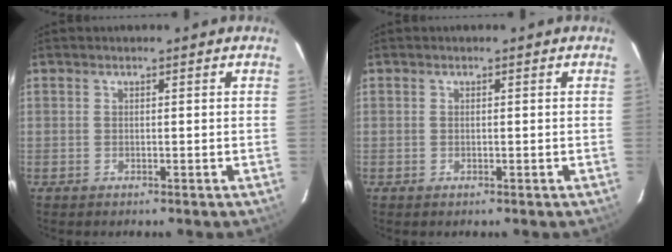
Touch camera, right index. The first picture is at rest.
{"total": 0.0}